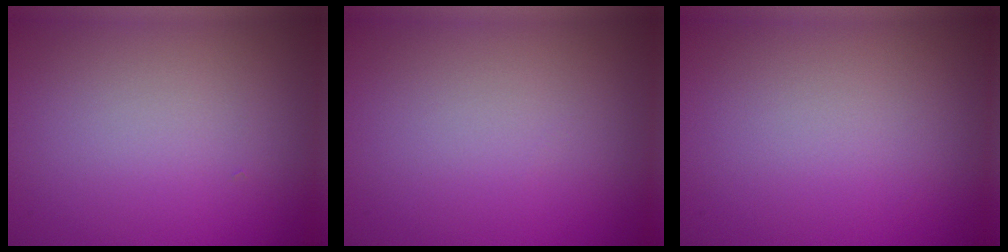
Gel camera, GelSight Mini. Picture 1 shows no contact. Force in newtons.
{"total": 0.0}
{"total": 0.0}